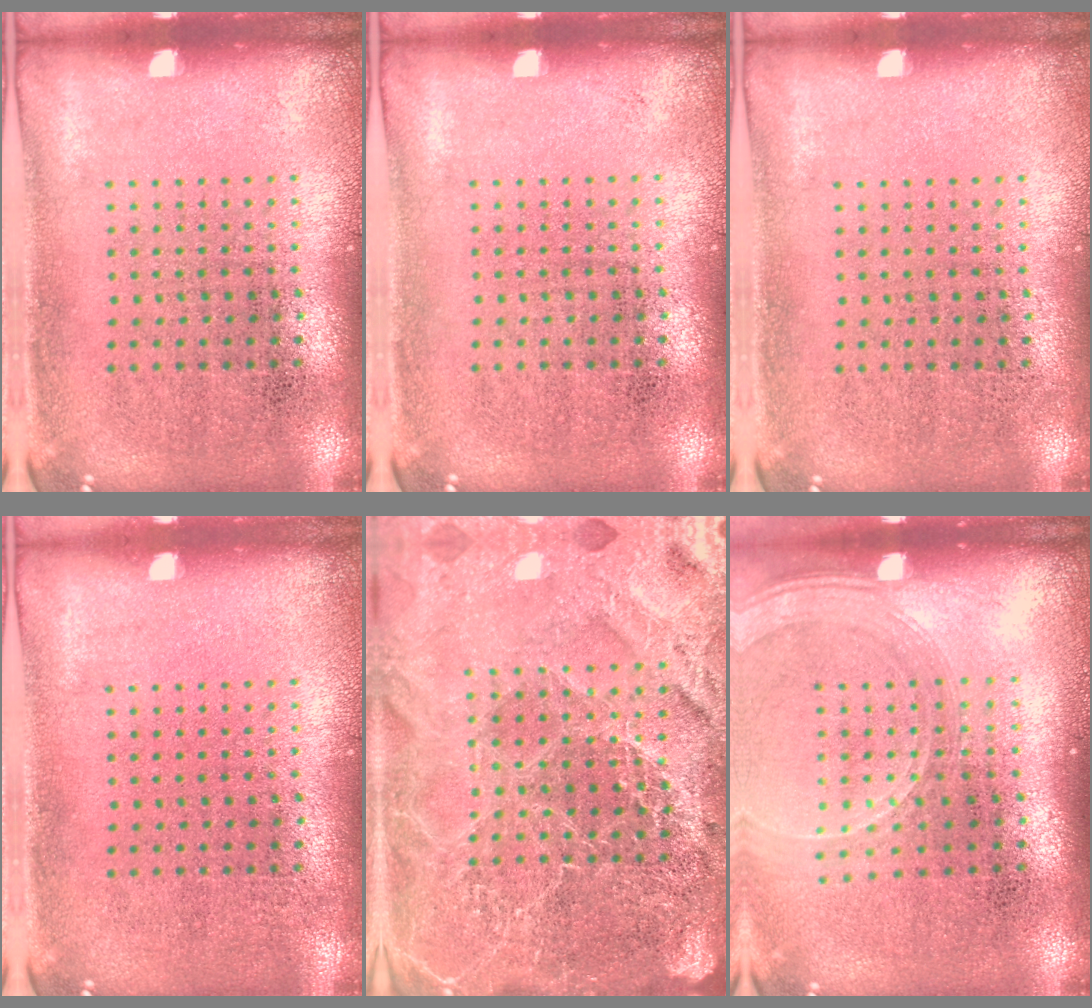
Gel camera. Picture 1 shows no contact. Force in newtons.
{"total": 0.0}
{"total": 0.0}
{"total": 0.0}
{"total": 4.7, "press": 4.3, "slide": 1.9}
{"total": 1.7, "press": 1.5, "slide": 0.7}